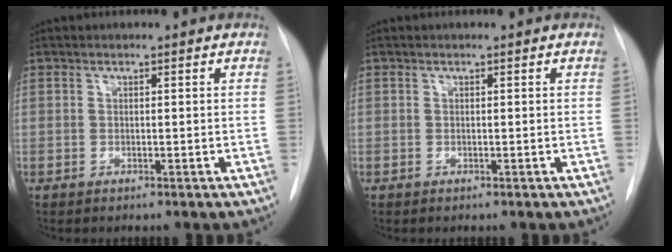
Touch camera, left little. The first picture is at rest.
{"total": 0.0}